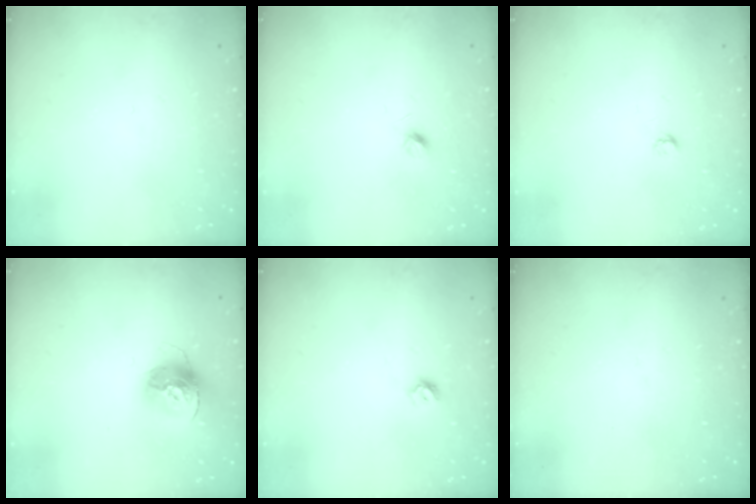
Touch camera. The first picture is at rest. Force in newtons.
{"total": 4.0, "press": 3.9, "slide": 0.9}
{"total": 2.7, "press": 2.7, "slide": 0.4}
{"total": 14.6, "press": 14.6, "slide": 1.5}
{"total": 4.8, "press": 4.8, "slide": 0.6}
{"total": 0.0}